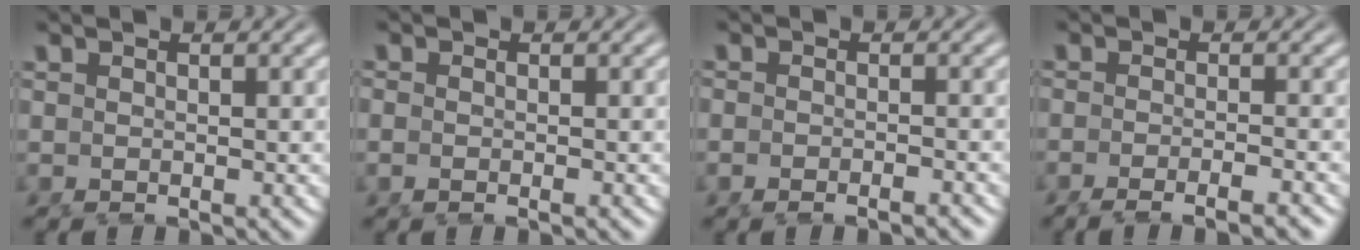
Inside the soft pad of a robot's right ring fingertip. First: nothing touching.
{"total": 1.2, "force": [-0.7, 0.5, 0.9], "torque": [-0.018, -0.004, -0.010]}
{"total": 1.9, "force": [-1.7, 0.3, 0.8], "torque": [-0.014, -0.001, -0.028]}
{"total": 3.6, "force": [-3.1, 0.3, 1.9], "torque": [-0.028, -0.004, -0.050]}